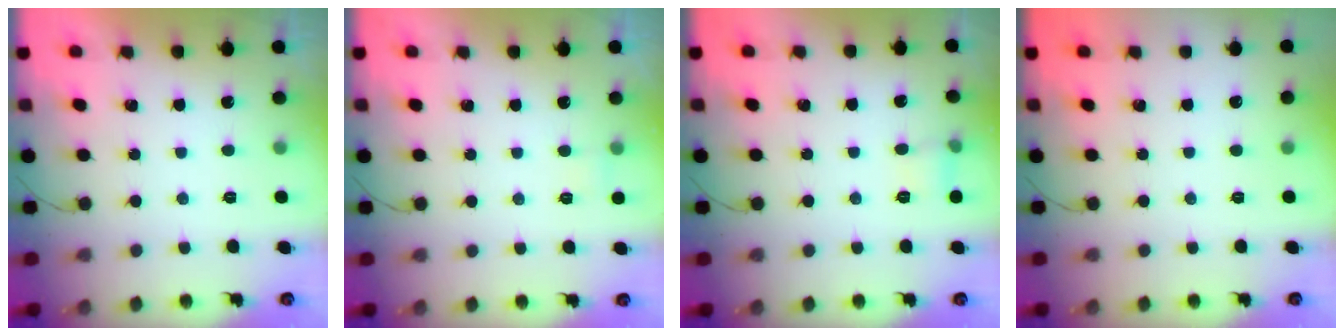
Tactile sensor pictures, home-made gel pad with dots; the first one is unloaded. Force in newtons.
{"total": 2.1, "press": 2.0, "slide": 0.7}
{"total": 4.3, "press": 4.0, "slide": 1.4}
{"total": 0.0}